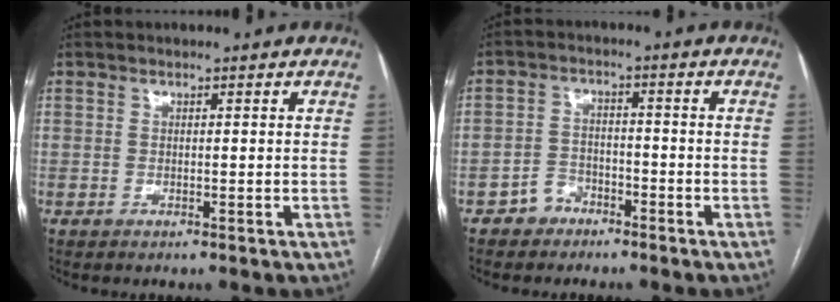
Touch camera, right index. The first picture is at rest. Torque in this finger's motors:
{"motor_torque": [-0.63, -0.52, -0.17, -0.19]}